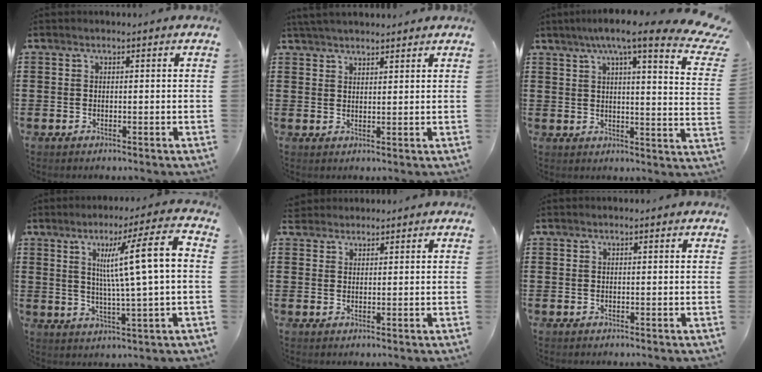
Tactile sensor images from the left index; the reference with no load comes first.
{"total": 2.9, "force": [2.9, 0.2, 0.5], "torque": [-0.016, -0.001, 0.057]}
{"total": 9.5, "force": [7.2, 0.7, 6.1], "torque": [-0.119, -0.027, 0.115]}
{"total": 10.7, "force": [2.2, 0.5, 10.4], "torque": [-0.188, 0.003, 0.028]}
{"total": 2.0, "force": [1.7, 1.0, -0.2], "torque": [-0.003, 0.006, 0.034]}
{"total": 0.0}